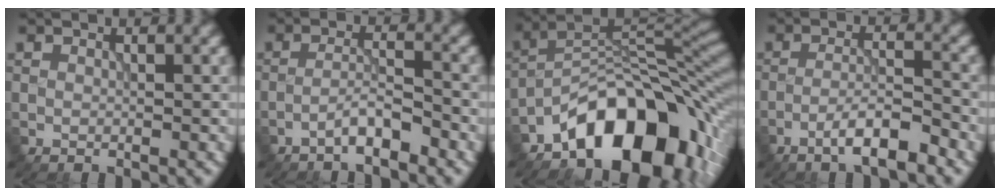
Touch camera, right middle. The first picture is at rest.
{"total": 2.7, "force": [-2.0, 0.4, 1.8], "torque": [-0.029, 0.012, -0.043]}
{"total": 12.4, "force": [-7.3, 6.0, 8.1], "torque": [-0.102, 0.006, -0.136]}
{"total": 4.5, "force": [-3.0, 0.7, 3.3], "torque": [-0.058, 0.008, -0.059]}